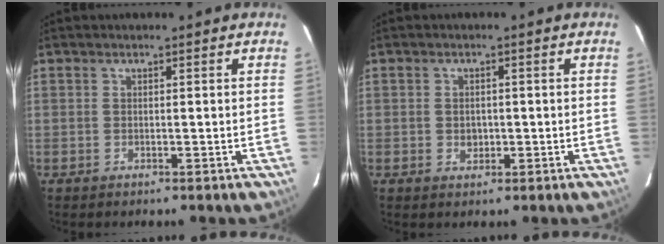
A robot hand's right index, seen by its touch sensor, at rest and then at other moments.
{"total": 2.2, "force": [-0.3, 1.9, 1.0], "torque": [-0.017, 0.003, -0.002]}